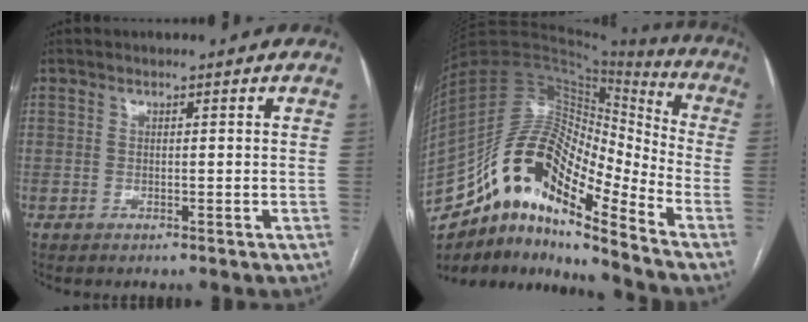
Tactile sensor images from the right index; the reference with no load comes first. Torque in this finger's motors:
{"motor_torque": [0.85, -1.01, 1.05, 0.21]}